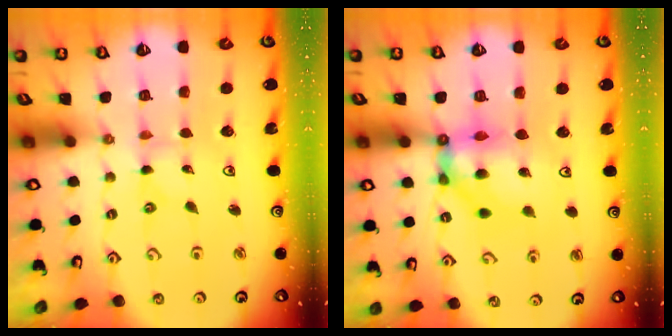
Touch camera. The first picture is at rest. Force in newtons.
{"total": 10.9, "press": 10.7, "slide": 2.0}